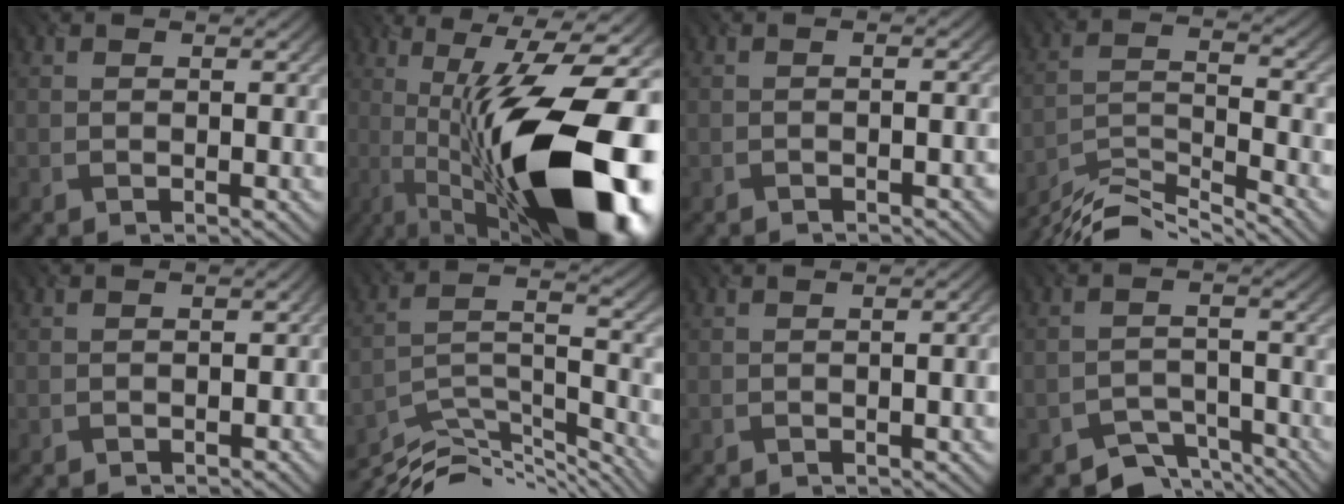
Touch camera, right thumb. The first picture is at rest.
{"total": 21.0, "force": [-4.1, 7.9, 19.0], "torque": [-0.301, 0.010, -0.067]}
{"total": 1.4, "force": [-1.1, 0.2, 0.8], "torque": [-0.009, 0.004, -0.018]}
{"total": 9.7, "force": [-8.4, 1.5, 4.6], "torque": [-0.084, -0.001, -0.159]}
{"total": 1.1, "force": [-0.9, 0.5, 0.4], "torque": [-0.006, -0.001, -0.016]}
{"total": 11.2, "force": [-9.0, 2.8, 6.1], "torque": [-0.115, -0.006, -0.160]}
{"total": 1.8, "force": [-0.5, 0.4, 1.6], "torque": [-0.019, 0.006, -0.009]}
{"total": 5.1, "force": [-4.3, 2.1, 1.7], "torque": [-0.021, -0.006, -0.074]}